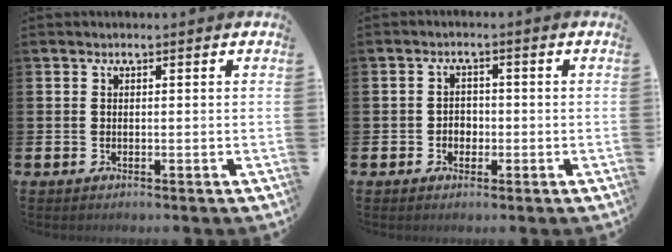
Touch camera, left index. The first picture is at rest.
{"total": 2.2, "force": [-0.6, 1.9, 0.9], "torque": [-0.010, 0.002, -0.017]}